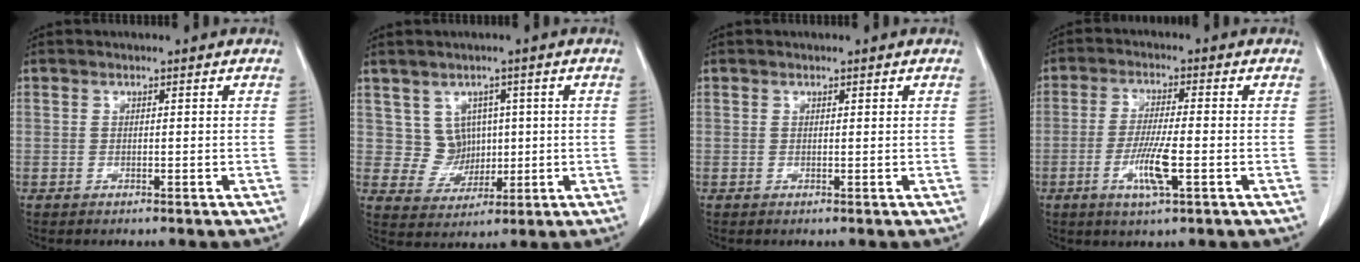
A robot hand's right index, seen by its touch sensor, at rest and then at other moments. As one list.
[{"total": 2.6, "force": [0.5, 2.4, 0.7], "torque": [-0.007, 0.001, 0.011]}, {"total": 0.0}, {"total": 6.8, "force": [-2.4, 0.4, 6.3], "torque": [-0.125, -0.012, -0.044]}]